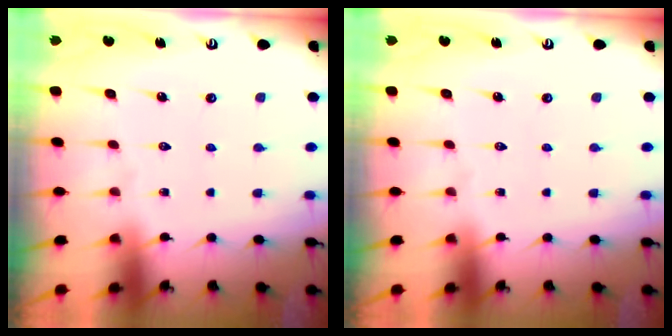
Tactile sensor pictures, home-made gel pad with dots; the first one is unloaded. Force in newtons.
{"total": 0.0}